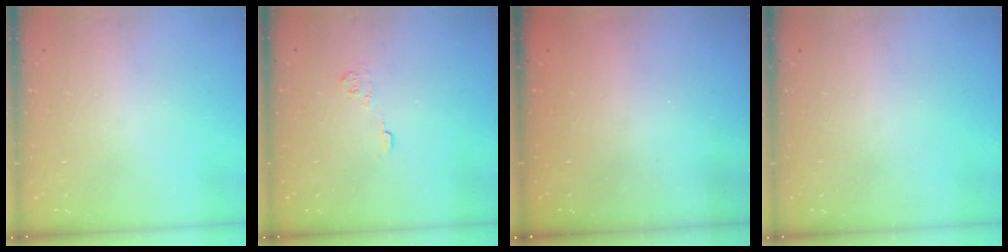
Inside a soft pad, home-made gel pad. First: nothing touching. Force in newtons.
{"total": 4.3, "press": 4.3, "slide": 0.6}
{"total": 2.3, "press": 2.2, "slide": 0.8}
{"total": 0.0}